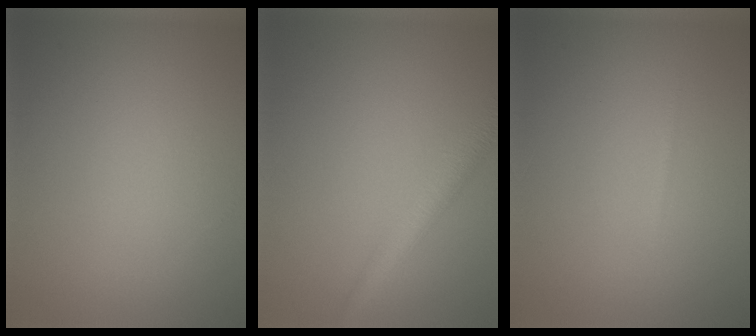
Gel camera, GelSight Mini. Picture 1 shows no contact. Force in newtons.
{"total": 3.6, "press": 3.6, "slide": 0.2}
{"total": 0.6, "press": 0.6, "slide": 0.2}